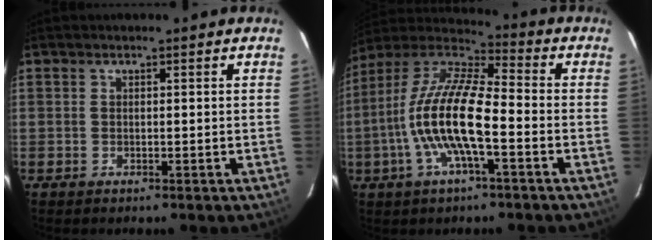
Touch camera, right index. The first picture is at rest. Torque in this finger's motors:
{"motor_torque": [1.92, -0.21, 1.05, 0.21]}